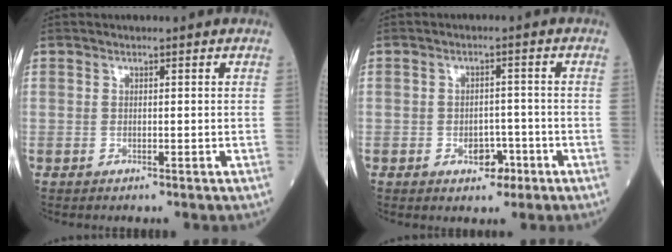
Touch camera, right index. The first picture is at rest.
{"total": 3.4, "force": [-1.7, 2.1, 2.1], "torque": [-0.025, 0.005, -0.020]}